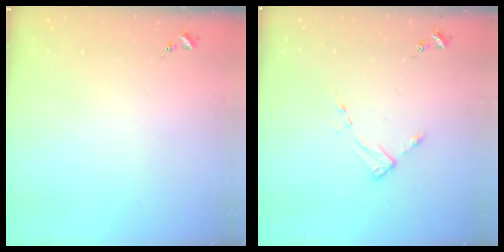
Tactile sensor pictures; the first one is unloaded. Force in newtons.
{"total": 3.0, "press": 3.0, "slide": 0.5}